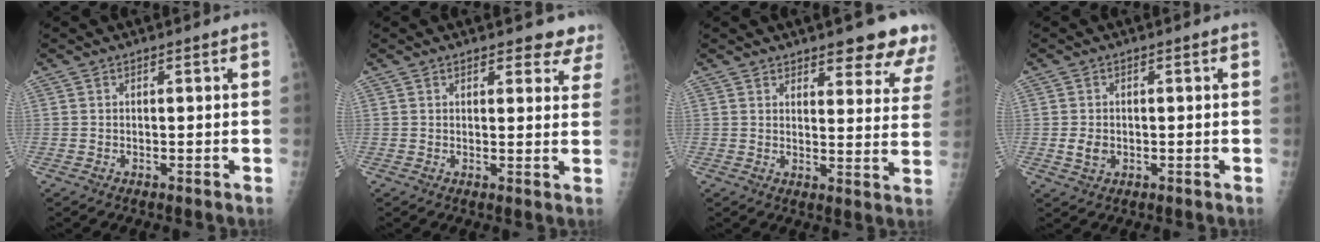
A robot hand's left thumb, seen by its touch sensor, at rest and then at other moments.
{"total": 5.9, "force": [5.2, 2.4, 1.6], "torque": [0.024, -0.024, 0.046]}
{"total": 11.4, "force": [8.8, 3.5, 6.3], "torque": [-0.032, -0.047, 0.095]}
{"total": 2.6, "force": [-0.3, 2.0, 1.6], "torque": [-0.024, 0.000, -0.002]}